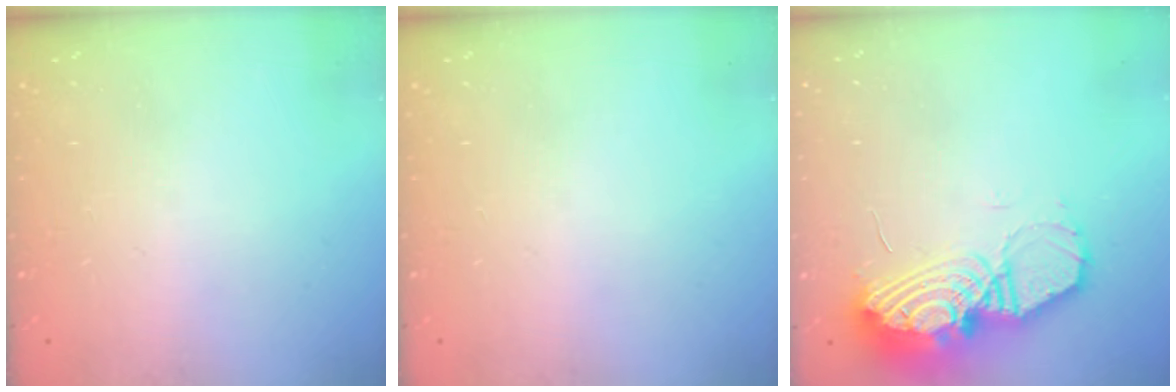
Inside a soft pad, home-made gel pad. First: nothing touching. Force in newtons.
{"total": 0.0}
{"total": 17.8, "press": 17.7, "slide": 1.8}